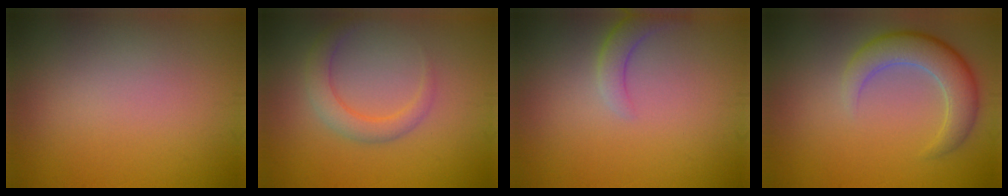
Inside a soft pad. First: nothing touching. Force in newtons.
{"total": 2.8, "press": 2.8, "slide": 0.1}
{"total": 2.1, "press": 2.1, "slide": 0.3}
{"total": 4.9, "press": 4.9, "slide": 0.6}